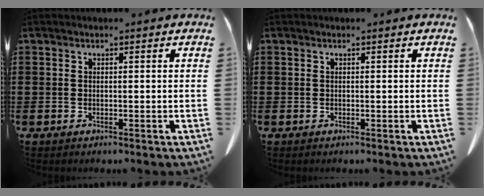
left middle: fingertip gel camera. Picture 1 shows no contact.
{"total": 0.0}